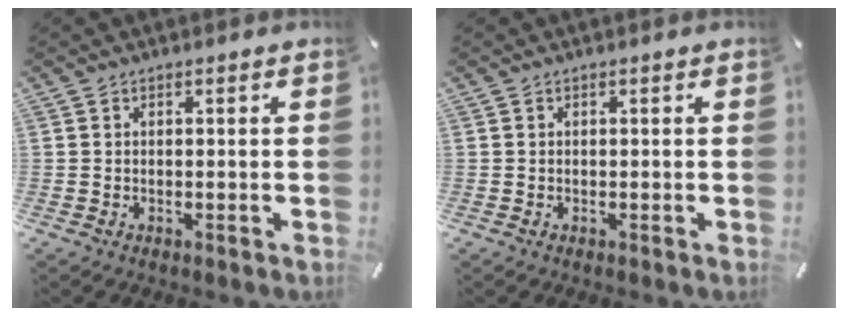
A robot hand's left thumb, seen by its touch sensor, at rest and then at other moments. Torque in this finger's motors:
{"motor_torque": [0.07, 0.07, -0.01, 0.03, 0.02]}